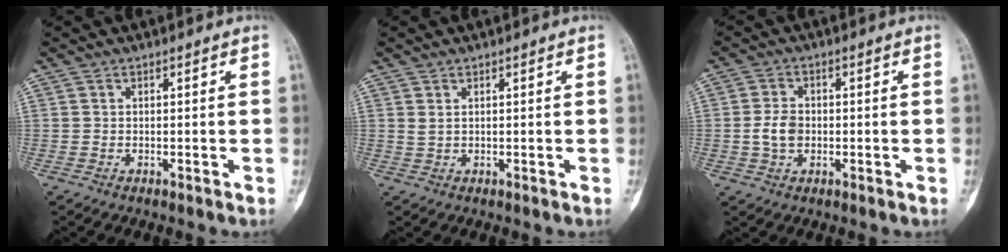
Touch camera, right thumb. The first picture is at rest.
{"total": 0.9, "force": [0.6, 0.4, 0.6], "torque": [-0.014, 0.006, 0.016]}
{"total": 4.7, "force": [-0.5, 3.4, 3.2], "torque": [-0.056, 0.007, -0.013]}